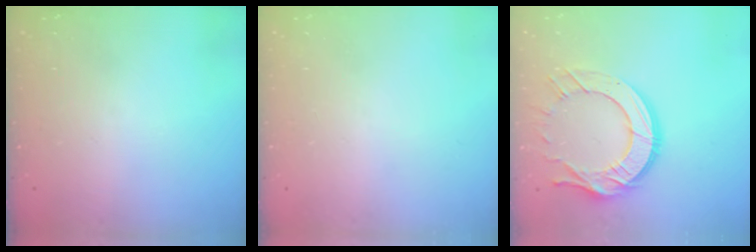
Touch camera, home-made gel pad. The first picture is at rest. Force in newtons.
{"total": 0.0}
{"total": 14.7, "press": 14.6, "slide": 1.2}